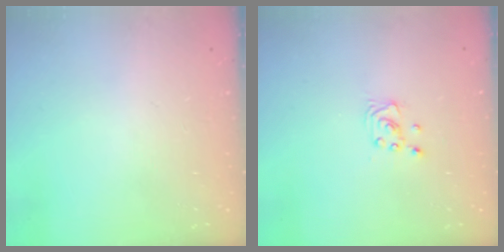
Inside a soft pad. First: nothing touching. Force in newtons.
{"total": 2.2, "press": 2.2, "slide": 0.2}